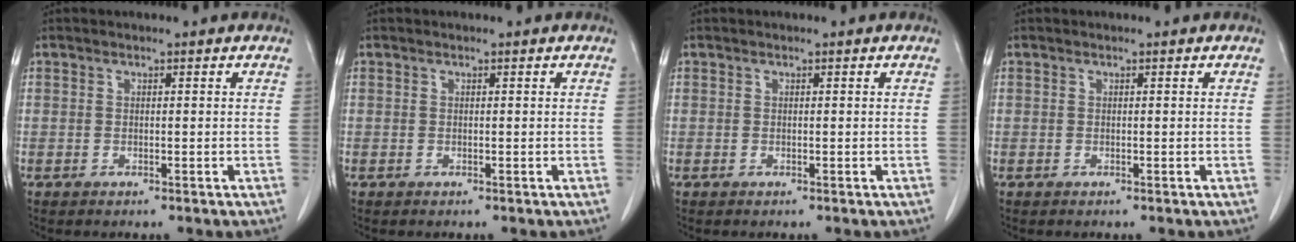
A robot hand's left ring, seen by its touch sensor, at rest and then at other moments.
{"total": 0.0}
{"total": 0.0}
{"total": 0.0}